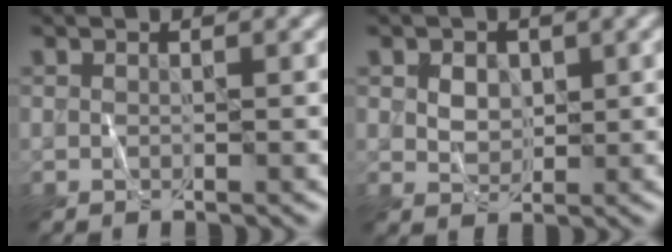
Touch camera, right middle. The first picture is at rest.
{"total": 2.1, "force": [0.7, 1.6, 1.2], "torque": [-0.022, 0.000, 0.009]}